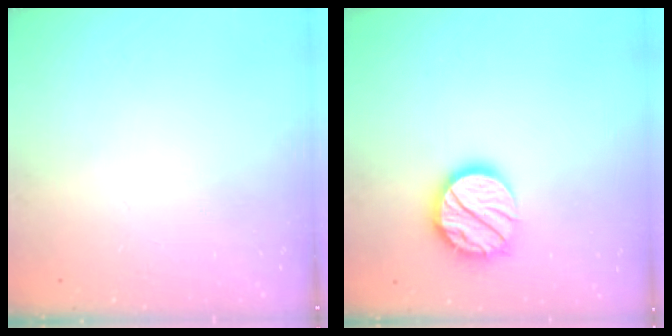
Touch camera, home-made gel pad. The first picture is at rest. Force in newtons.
{"total": 14.8, "press": 14.7, "slide": 1.3}